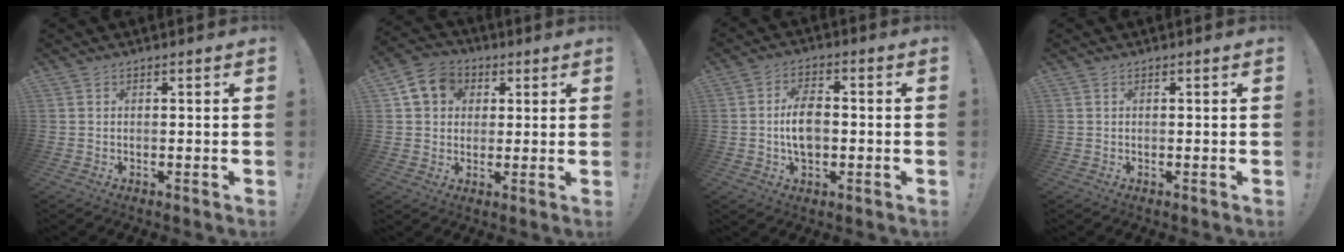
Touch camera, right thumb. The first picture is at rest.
{"total": 10.0, "force": [3.3, 8.5, 4.2], "torque": [-0.057, -0.001, 0.067]}
{"total": 8.4, "force": [-0.9, 5.1, 6.7], "torque": [-0.119, 0.006, -0.018]}
{"total": 0.0}